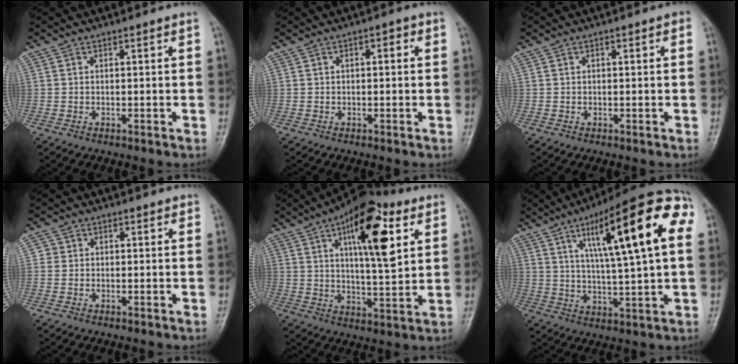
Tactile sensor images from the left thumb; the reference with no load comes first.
{"total": 1.6, "force": [0.4, 0.7, 1.4], "torque": [-0.012, 0.005, -0.002]}
{"total": 0.9, "force": [0.2, 0.4, 0.8], "torque": [-0.008, 0.007, 0.000]}
{"total": 1.8, "force": [0.5, 1.7, -0.1], "torque": [0.017, 0.000, 0.000]}
{"total": 17.6, "force": [7.0, 6.6, 14.8], "torque": [-0.196, -0.019, 0.104]}
{"total": 22.5, "force": [7.0, 4.9, 20.8], "torque": [-0.292, 0.010, 0.100]}